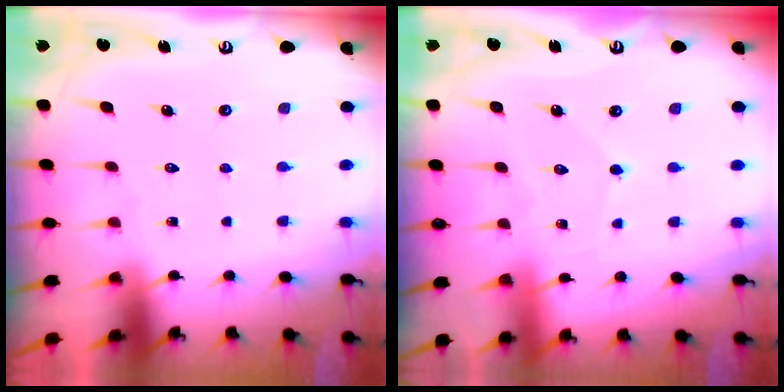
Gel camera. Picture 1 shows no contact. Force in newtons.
{"total": 4.0, "press": 4.0, "slide": 0.3}